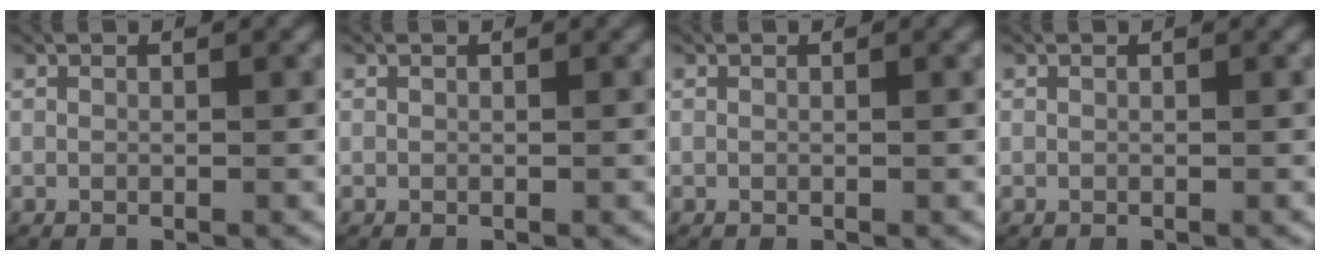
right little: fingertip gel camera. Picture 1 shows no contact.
{"total": 0.0}
{"total": 0.0}
{"total": 0.0}